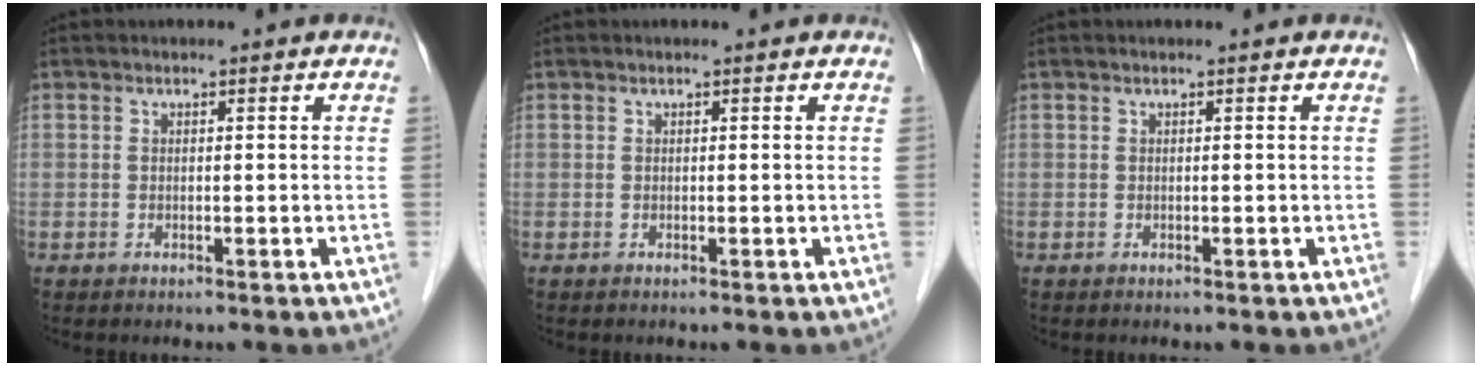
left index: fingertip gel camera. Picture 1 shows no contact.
{"total": 0.0}
{"total": 0.0}